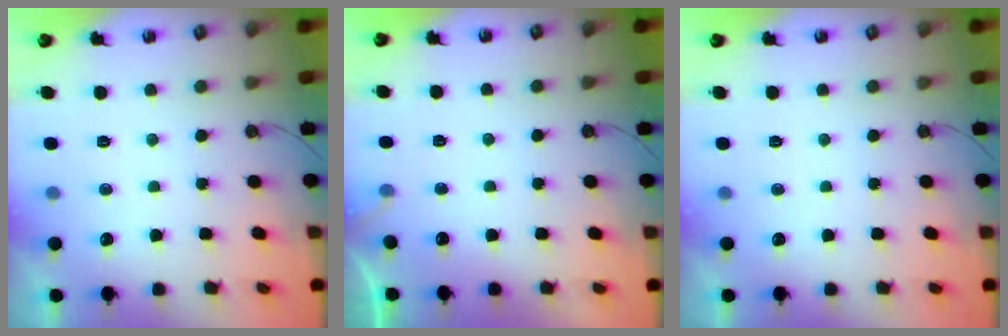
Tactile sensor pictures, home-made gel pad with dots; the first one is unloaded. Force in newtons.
{"total": 4.0, "press": 4.0, "slide": 0.3}
{"total": 0.0}